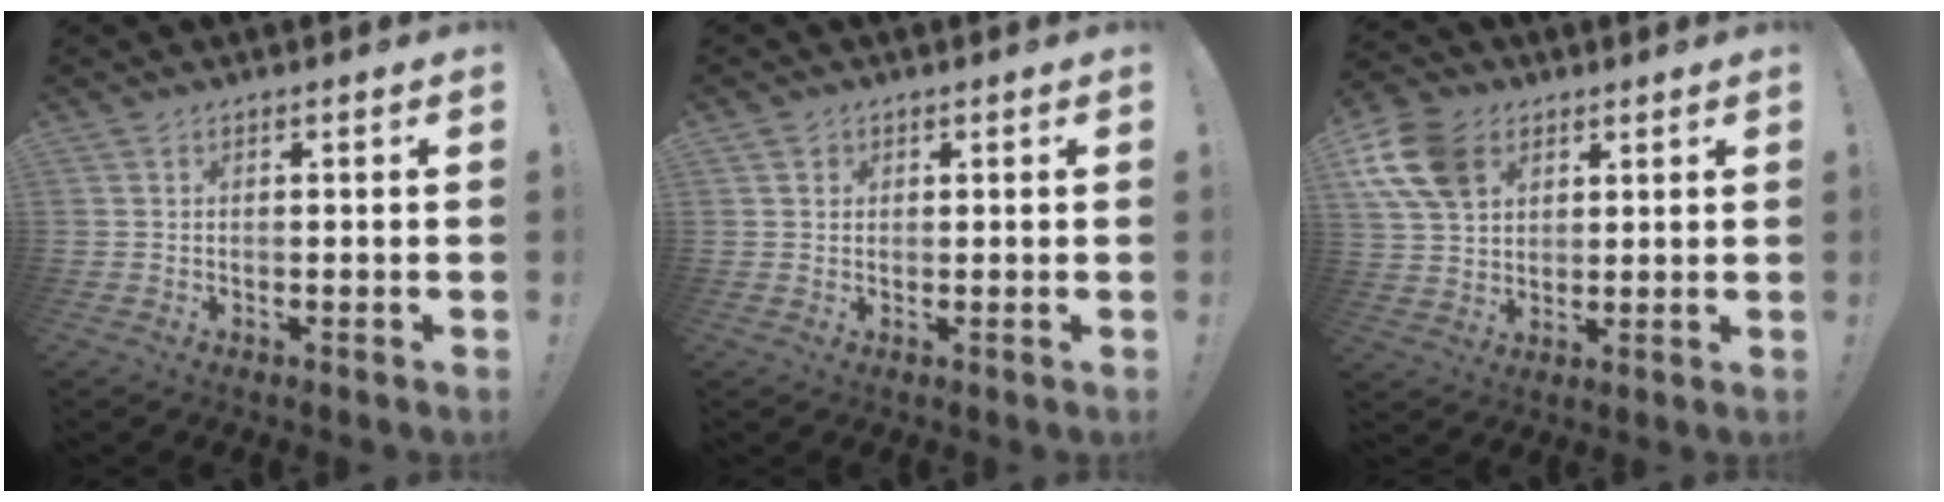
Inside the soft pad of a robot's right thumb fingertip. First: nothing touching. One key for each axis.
{"total": 1.9, "fx": 1.1, "fy": 1.5, "fz": 0.2, "tx": 0.002, "ty": -0.002, "tz": 0.019}
{"total": 14.3, "fx": 6.3, "fy": 10.4, "fz": 7.7, "tx": -0.142, "ty": -0.019, "tz": 0.125}